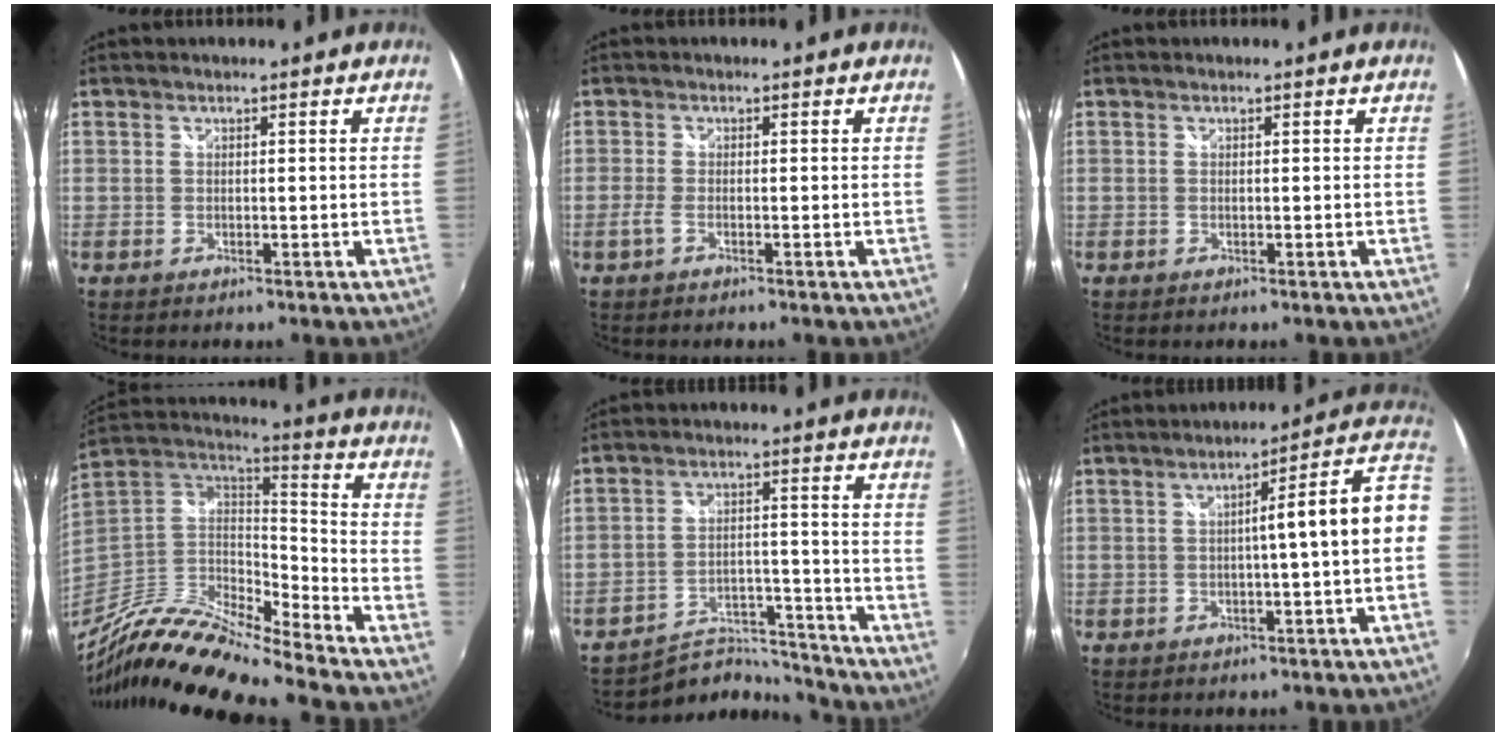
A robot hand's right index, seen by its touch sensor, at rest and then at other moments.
{"total": 1.6, "force": [-1.0, 0.3, 1.2], "torque": [-0.028, -0.004, -0.021]}
{"total": 0.0}
{"total": 18.5, "force": [-15.4, 2.6, 10.0], "torque": [-0.195, -0.022, -0.302]}
{"total": 9.8, "force": [-9.6, 1.8, -0.6], "torque": [0.000, 0.035, -0.152]}
{"total": 9.2, "force": [-0.7, -0.3, 9.2], "torque": [-0.098, 0.029, 0.001]}